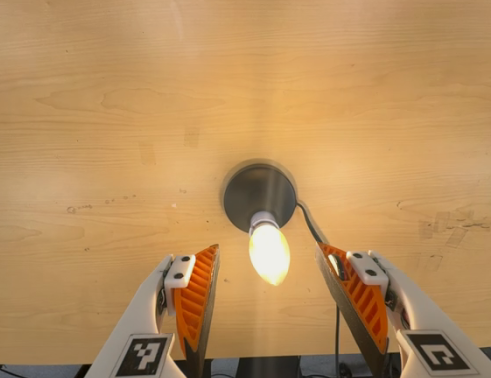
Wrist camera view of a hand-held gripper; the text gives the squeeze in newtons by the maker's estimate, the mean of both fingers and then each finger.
{"total": 0.0}